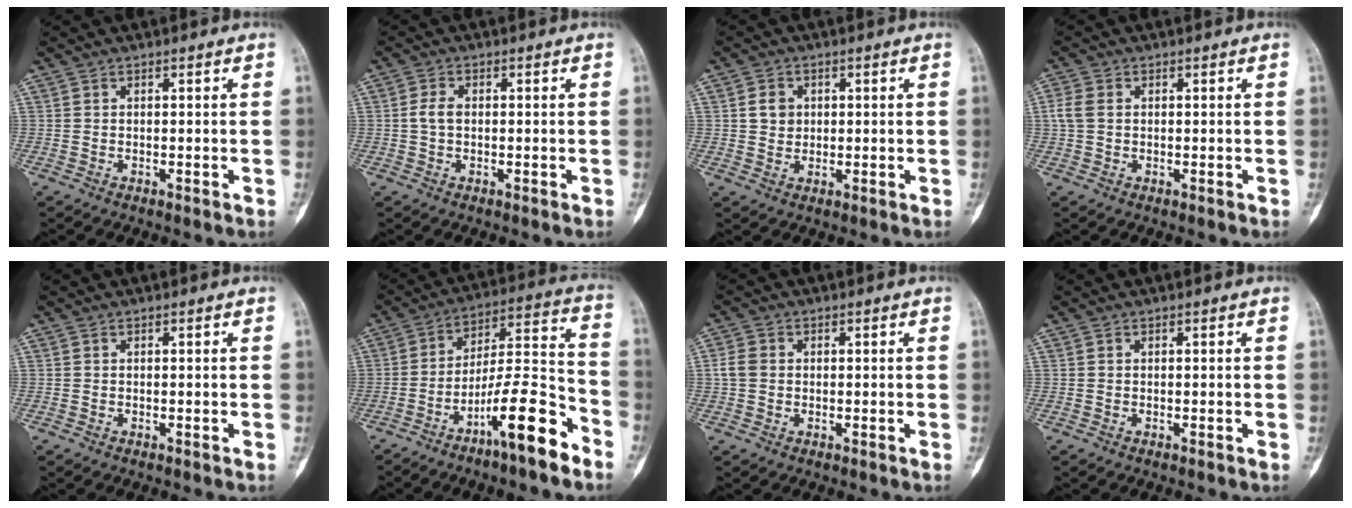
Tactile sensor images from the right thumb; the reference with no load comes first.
{"total": 2.6, "force": [0.0, 1.6, 2.0], "torque": [-0.042, 0.005, -0.002]}
{"total": 3.6, "force": [0.8, 3.1, 1.6], "torque": [-0.010, 0.000, 0.014]}
{"total": 3.1, "force": [0.4, 2.3, 2.1], "torque": [-0.059, 0.005, 0.004]}
{"total": 0.0}
{"total": 15.1, "force": [-9.1, 2.7, 11.8], "torque": [-0.200, 0.076, -0.154]}
{"total": 3.1, "force": [0.1, 2.6, 1.7], "torque": [-0.037, 0.007, -0.003]}
{"total": 0.0}